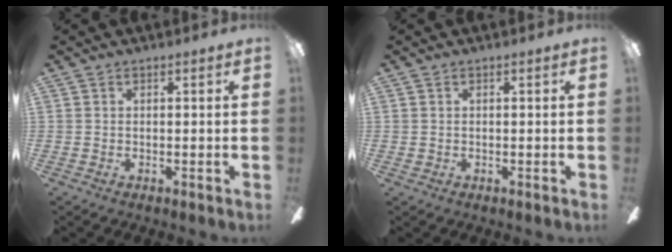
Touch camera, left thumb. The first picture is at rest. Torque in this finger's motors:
{"motor_torque": [-0.18, 0.12, 0.42, -0.25, 0.00]}